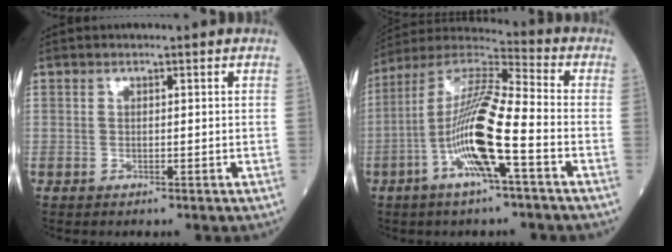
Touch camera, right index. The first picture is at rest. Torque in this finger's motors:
{"motor_torque": [1.26, -0.87, 0.86, 0.21]}